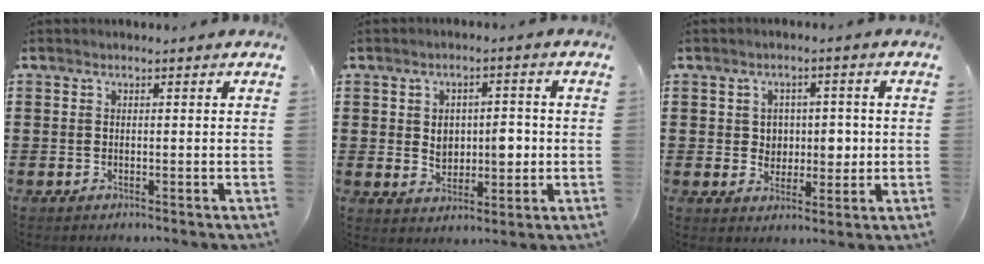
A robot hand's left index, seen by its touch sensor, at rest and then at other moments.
{"total": 5.5, "force": [0.3, 3.5, 4.2], "torque": [-0.066, -0.001, -0.003]}
{"total": 4.1, "force": [0.6, 3.4, 2.3], "torque": [-0.042, 0.003, 0.004]}